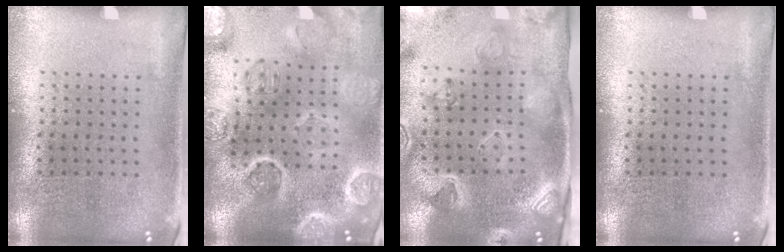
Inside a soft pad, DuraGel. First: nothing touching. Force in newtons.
{"total": 4.9, "press": 4.3, "slide": 2.3}
{"total": 3.2, "press": 3.1, "slide": 0.4}
{"total": 0.0}